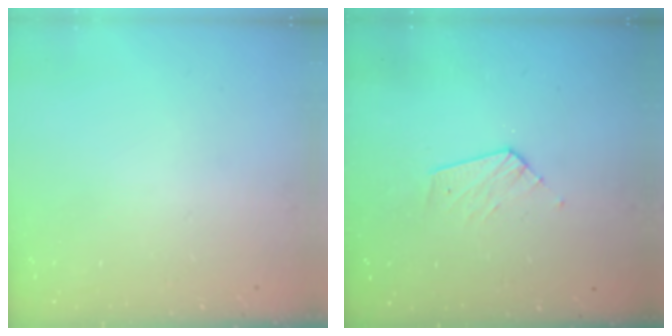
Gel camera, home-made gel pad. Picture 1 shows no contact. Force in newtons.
{"total": 4.8, "press": 4.8, "slide": 0.4}